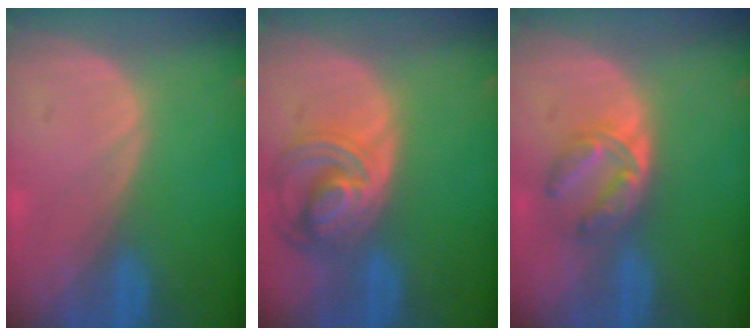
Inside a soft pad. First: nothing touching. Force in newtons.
{"total": 8.2, "press": 7.1, "slide": 4.1}
{"total": 5.4, "press": 5.2, "slide": 1.4}